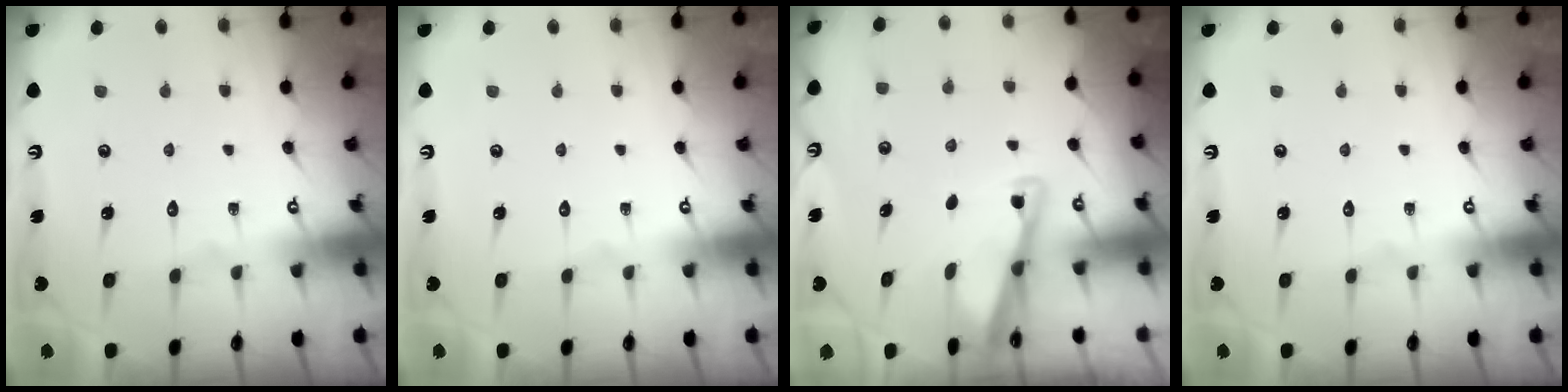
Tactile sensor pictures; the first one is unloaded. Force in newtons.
{"total": 0.0}
{"total": 3.0, "press": 3.0, "slide": 0.3}
{"total": 0.0}